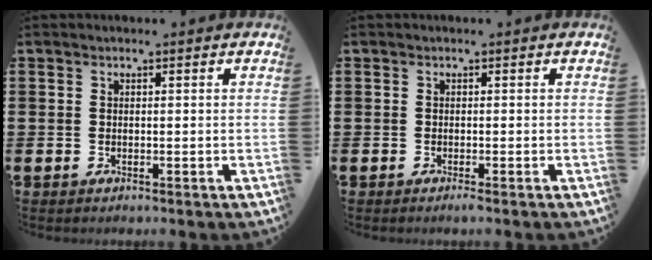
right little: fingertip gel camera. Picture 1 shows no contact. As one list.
[{"total": 0.6, "force": [-0.4, 0.0, 0.5], "torque": [-0.008, -0.002, -0.007]}]